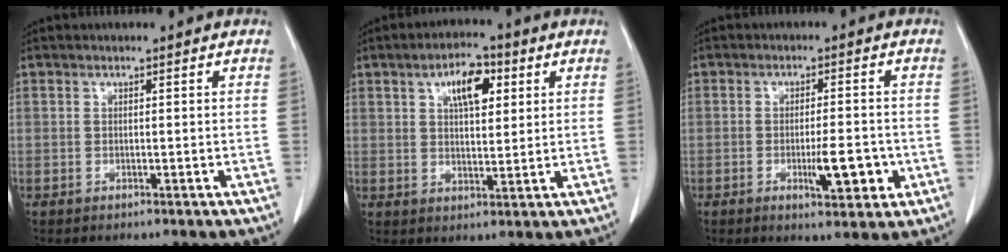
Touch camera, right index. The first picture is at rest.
{"total": 7.2, "force": [3.0, 3.1, 5.7], "torque": [-0.096, 0.010, 0.050]}
{"total": 6.2, "force": [-1.7, 1.4, 5.7], "torque": [-0.089, -0.005, -0.021]}